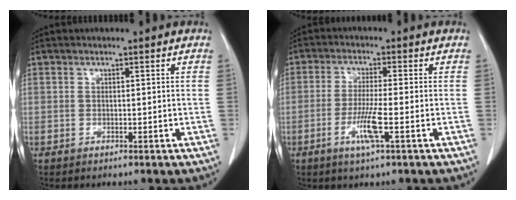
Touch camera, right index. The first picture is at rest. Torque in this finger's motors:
{"motor_torque": [-0.05, 0.09, 0.04, 0.01]}